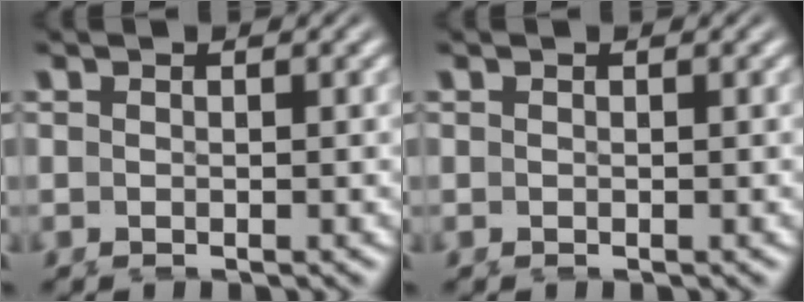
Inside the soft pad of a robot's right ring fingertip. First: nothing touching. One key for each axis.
{"total": 0.0}